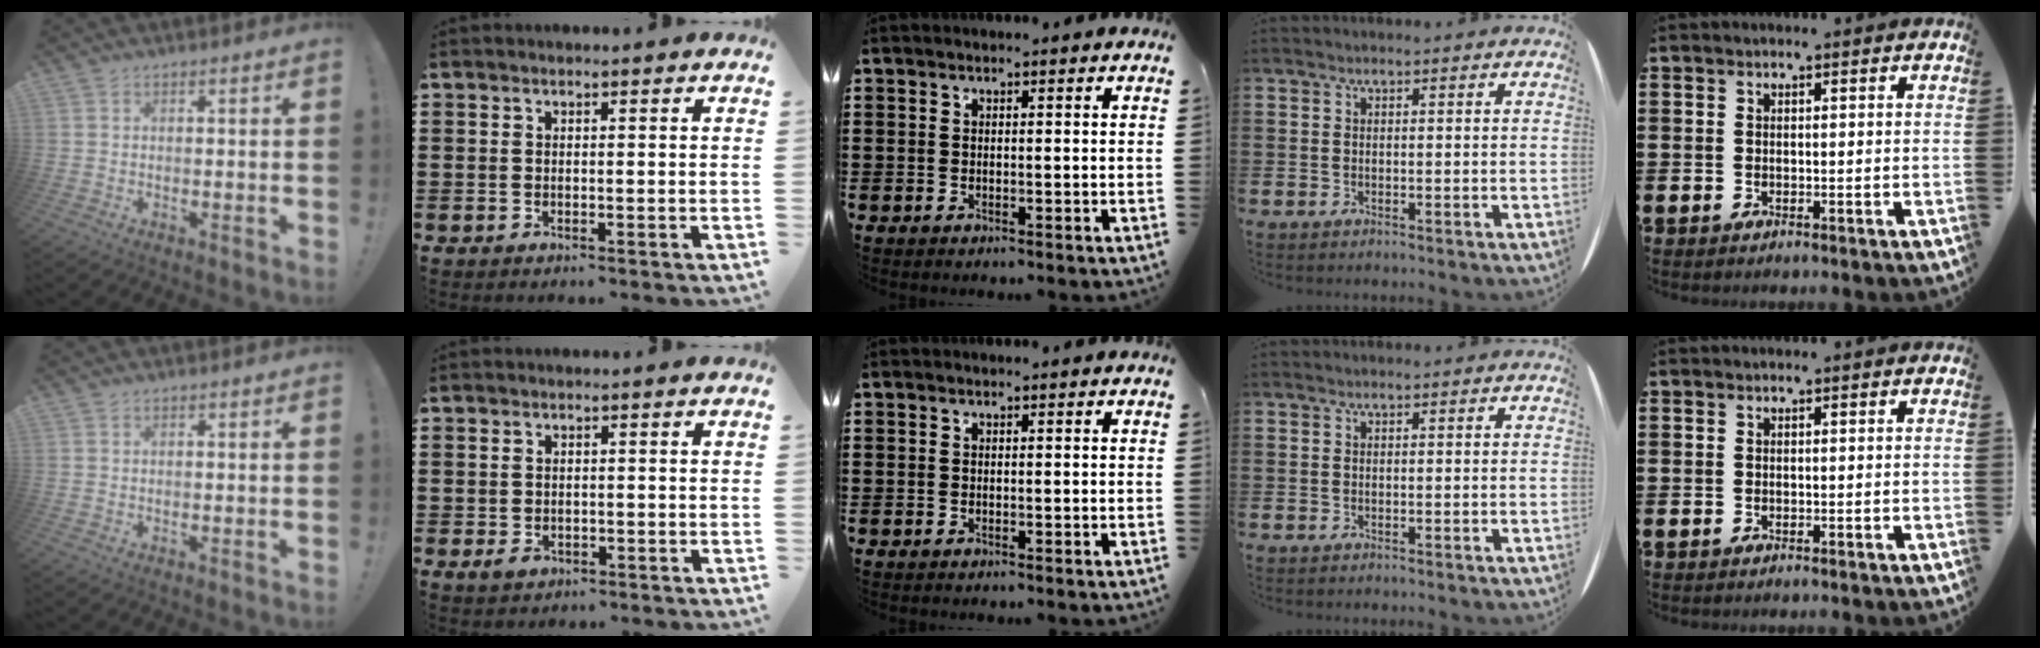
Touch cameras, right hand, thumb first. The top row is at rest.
{"index": {"total": 1.6, "force": [-0.5, 1.1, 1.1], "torque": [-0.024, 0.002, -0.011]}}